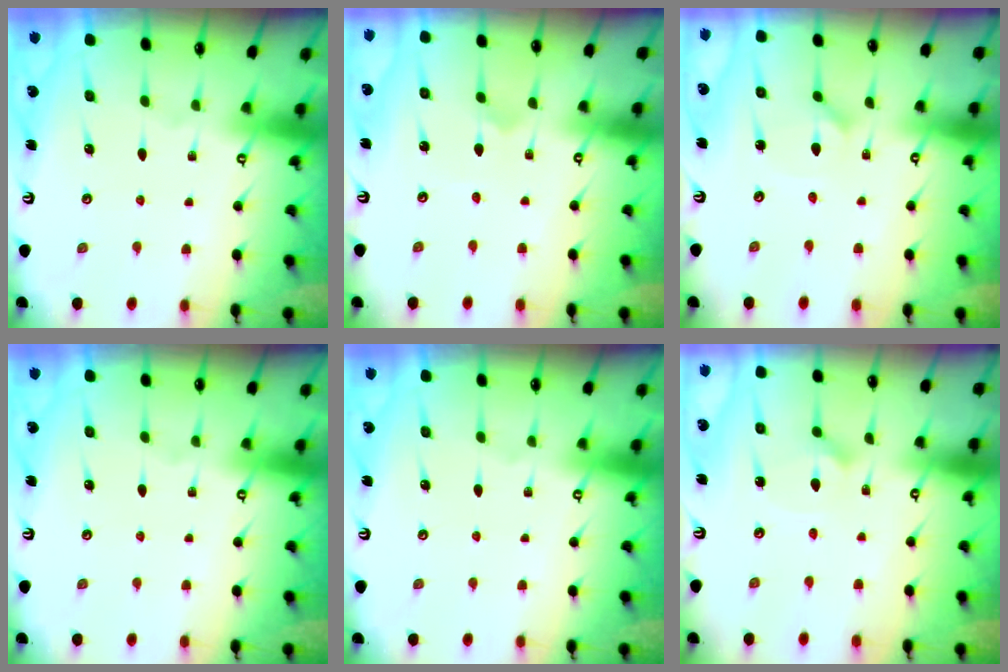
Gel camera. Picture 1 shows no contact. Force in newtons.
{"total": 0.5, "press": 0.5, "slide": 0.0}
{"total": 1.2, "press": 1.2, "slide": 0.2}
{"total": 0.0}
{"total": 0.0}
{"total": 3.1, "press": 3.1, "slide": 0.4}